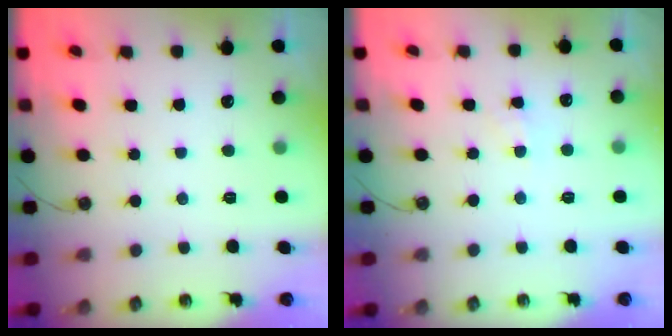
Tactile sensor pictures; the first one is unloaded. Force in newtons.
{"total": 2.8, "press": 2.8, "slide": 0.5}